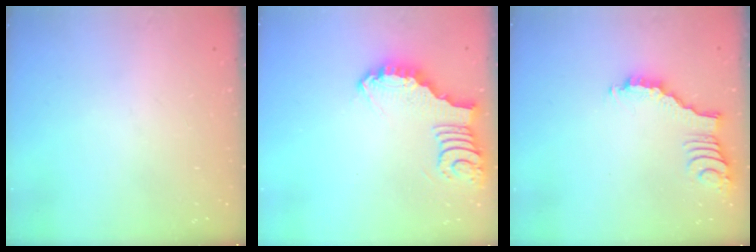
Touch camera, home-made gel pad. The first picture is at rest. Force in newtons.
{"total": 3.7, "press": 3.7, "slide": 0.2}
{"total": 2.5, "press": 2.4, "slide": 0.4}